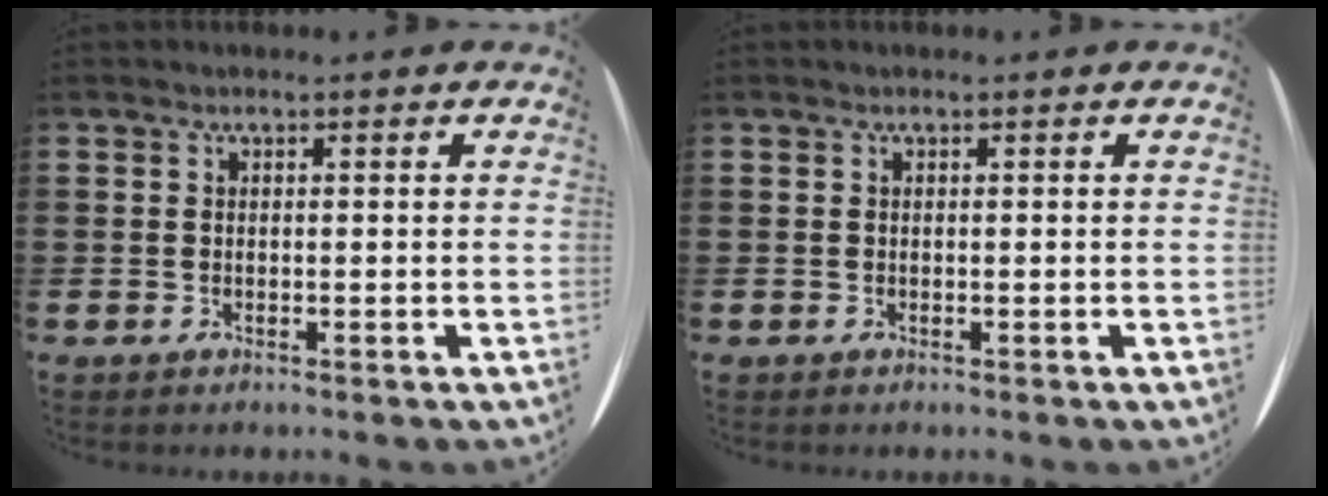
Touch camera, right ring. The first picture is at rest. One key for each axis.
{"total": 0.0}